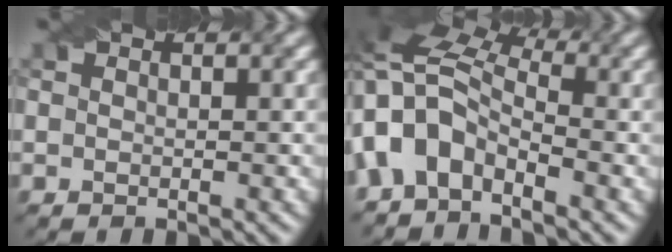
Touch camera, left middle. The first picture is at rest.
{"total": 6.7, "force": [-2.3, 4.3, 4.5], "torque": [-0.081, 0.019, -0.065]}